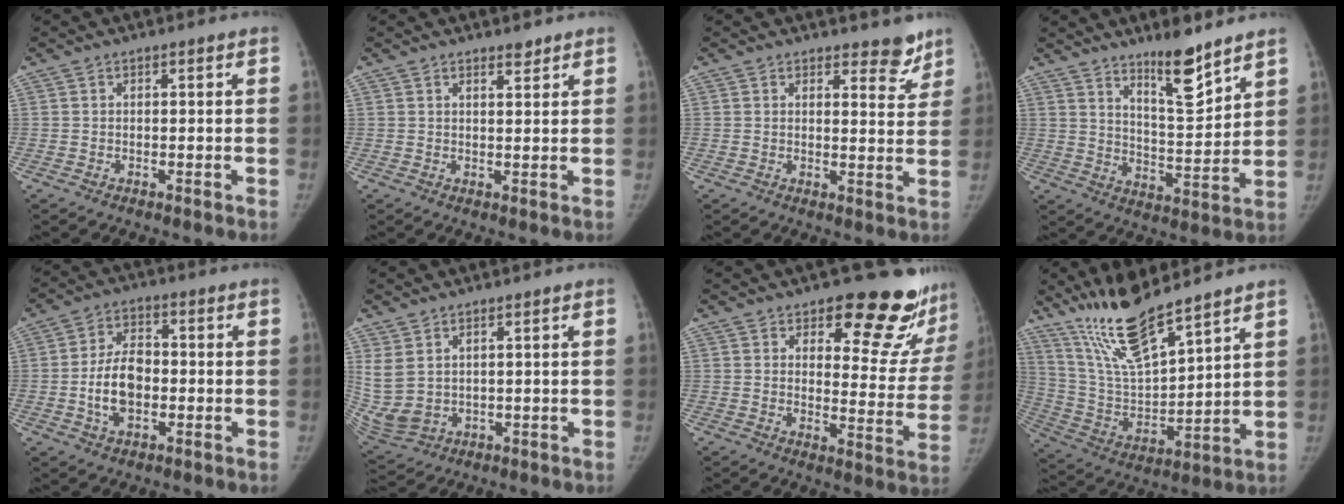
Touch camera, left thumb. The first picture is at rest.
{"total": 2.0, "force": [1.7, 0.6, 0.9], "torque": [-0.005, -0.012, 0.025]}
{"total": 4.7, "force": [3.9, 1.9, 1.9], "torque": [0.010, -0.031, 0.045]}
{"total": 10.5, "force": [7.9, 2.0, 6.6], "torque": [-0.093, -0.072, 0.137]}
{"total": 9.0, "force": [-1.7, 5.6, 6.8], "torque": [-0.111, 0.015, -0.033]}
{"total": 8.7, "force": [2.5, 5.6, 6.1], "torque": [-0.135, -0.013, 0.071]}
{"total": 19.0, "force": [15.1, 7.3, 8.9], "torque": [-0.051, -0.113, 0.176]}
{"total": 15.6, "force": [12.5, 2.7, 9.0], "torque": [-0.151, -0.072, 0.252]}